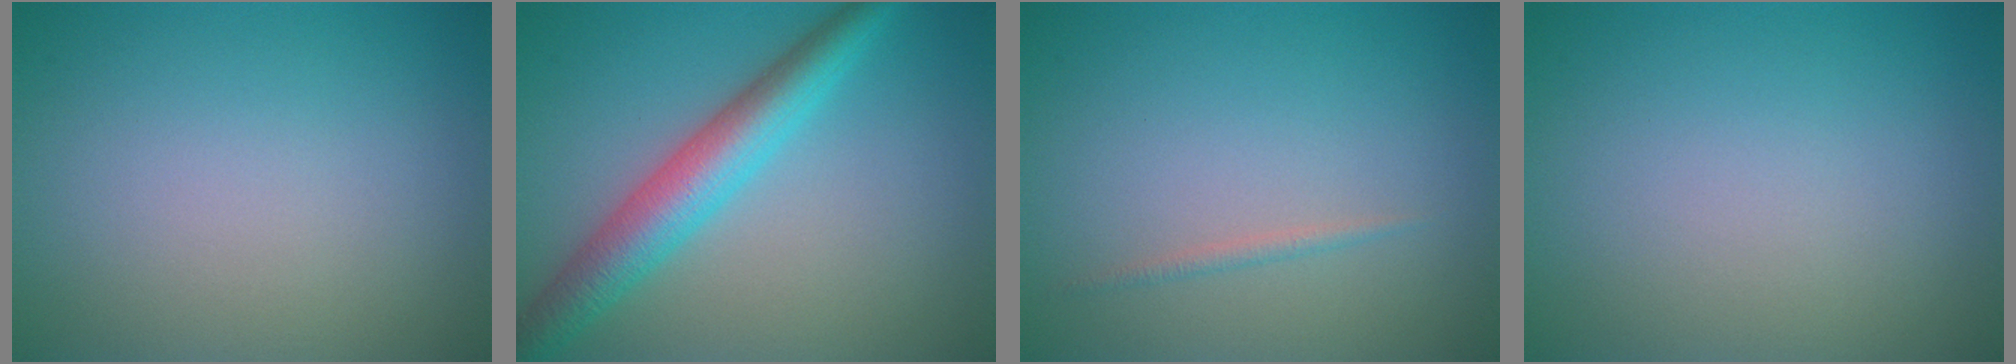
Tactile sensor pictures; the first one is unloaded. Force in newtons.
{"total": 5.5, "press": 5.5, "slide": 0.1}
{"total": 0.7, "press": 0.7, "slide": 0.0}
{"total": 0.0}